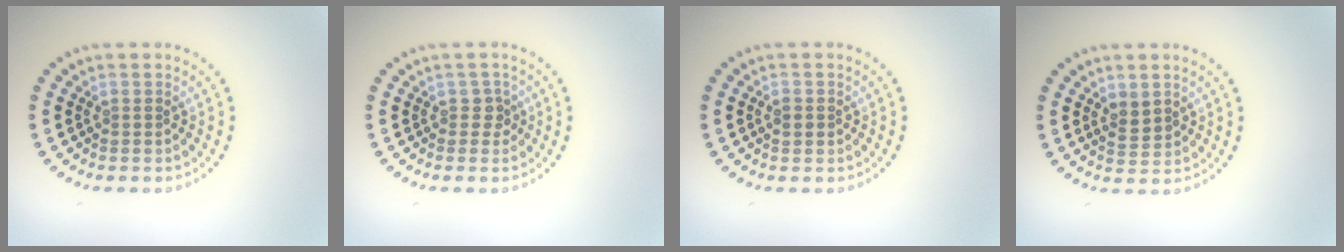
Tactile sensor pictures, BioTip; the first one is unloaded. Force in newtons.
{"total": 1.1, "press": 0.9, "slide": 0.6}
{"total": 1.4, "press": 1.4, "slide": 0.1}
{"total": 1.8, "press": 1.6, "slide": 0.7}